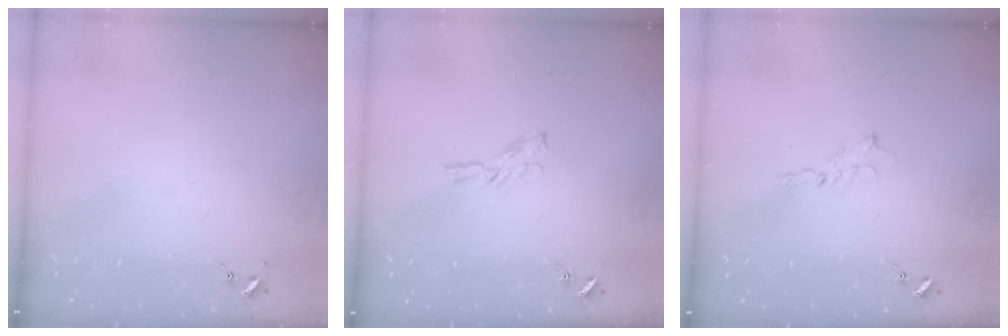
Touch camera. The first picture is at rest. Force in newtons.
{"total": 5.1, "press": 5.1, "slide": 0.5}
{"total": 3.5, "press": 3.5, "slide": 0.1}